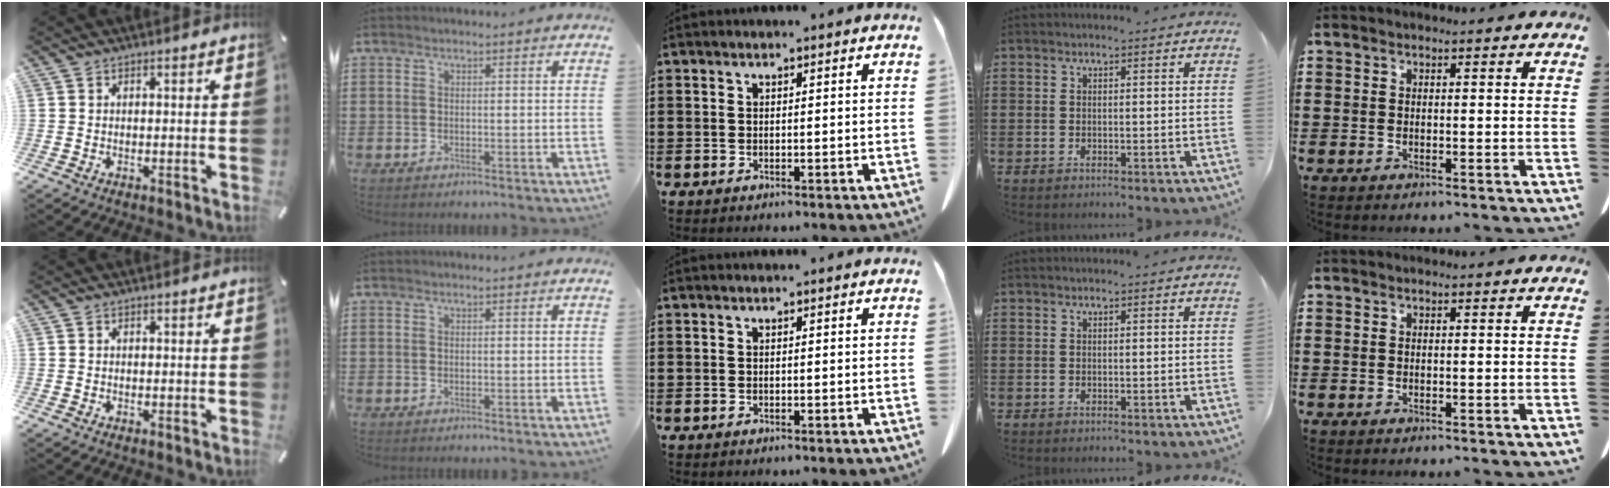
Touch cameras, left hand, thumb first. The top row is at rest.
{}